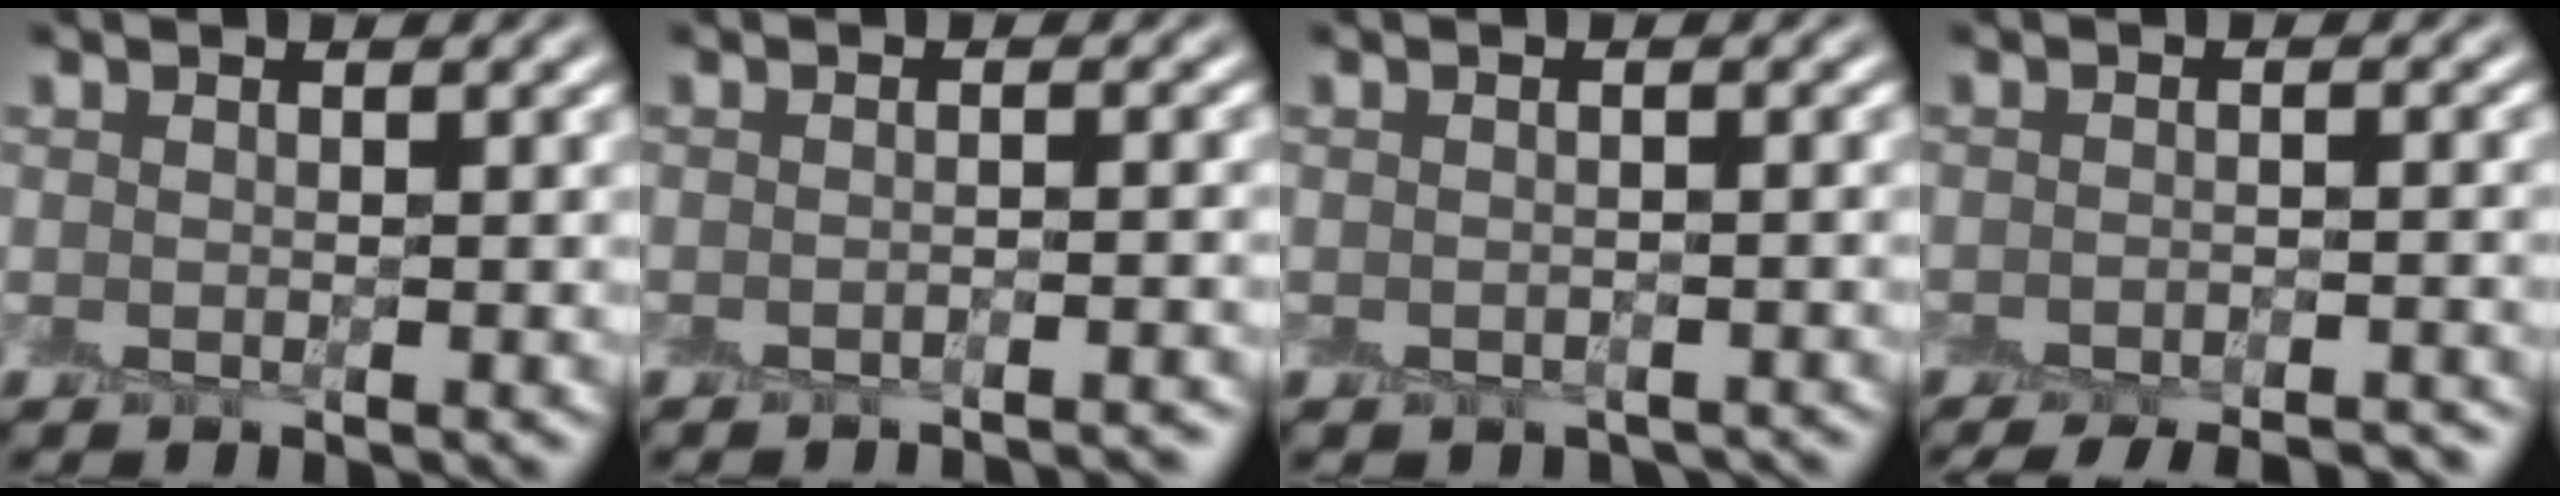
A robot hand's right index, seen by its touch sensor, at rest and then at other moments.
{"total": 2.1, "force": [-2.0, 0.0, 0.6], "torque": [0.005, 0.001, -0.027]}
{"total": 1.5, "force": [-1.4, 0.5, 0.2], "torque": [0.001, -0.012, -0.021]}
{"total": 6.4, "force": [-5.7, 1.6, 2.5], "torque": [-0.022, -0.002, -0.060]}